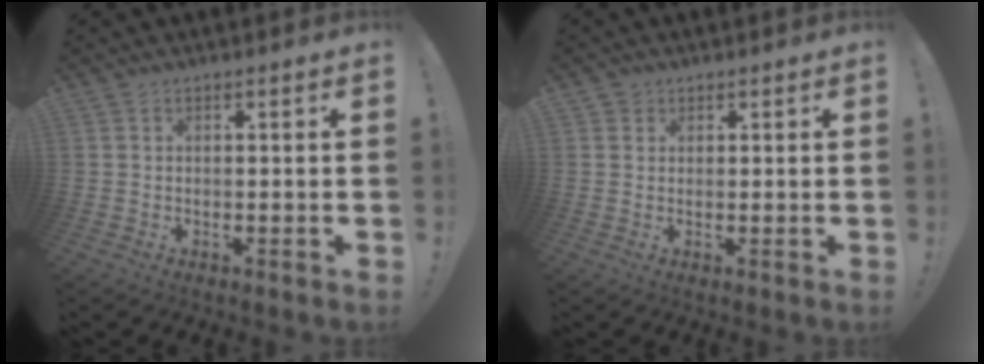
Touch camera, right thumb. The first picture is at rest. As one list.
[{"total": 0.9, "force": [0.6, 0.7, 0.0], "torque": [0.004, -0.001, 0.011]}]